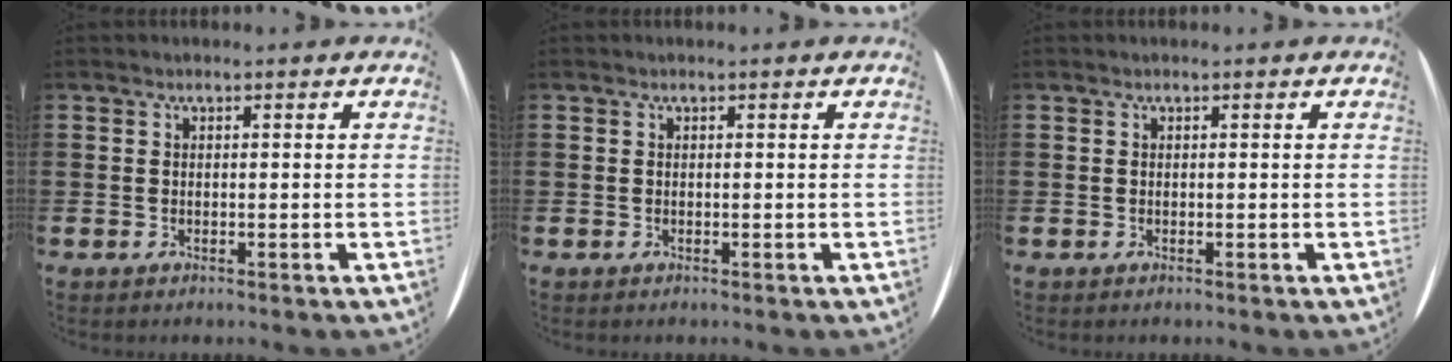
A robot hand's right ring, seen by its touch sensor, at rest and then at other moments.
{"total": 0.0}
{"total": 0.0}